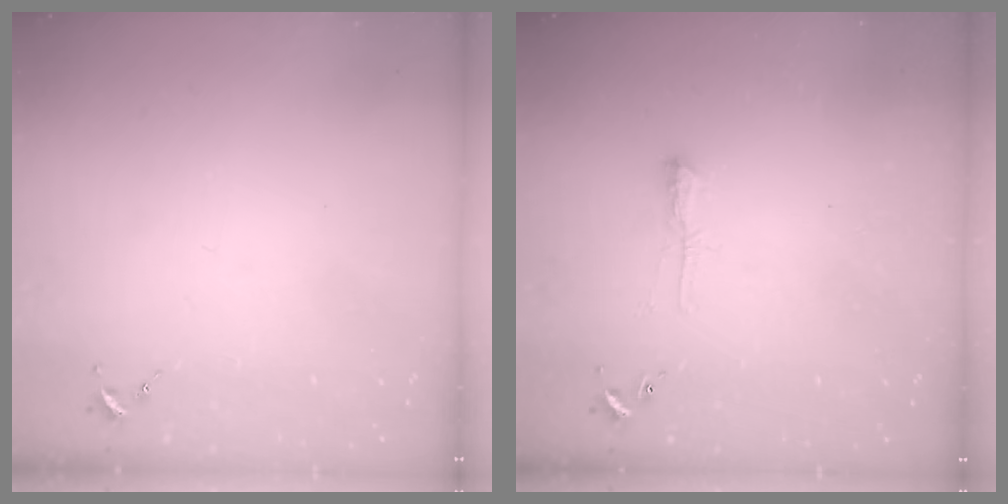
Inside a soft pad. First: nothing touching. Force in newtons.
{"total": 3.9, "press": 3.8, "slide": 0.6}